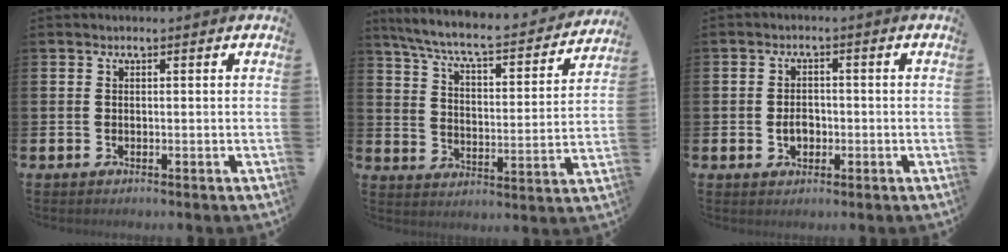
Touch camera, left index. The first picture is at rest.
{"total": 7.1, "force": [6.4, 1.0, 2.9], "torque": [-0.089, -0.047, 0.104]}
{"total": 2.6, "force": [-0.6, 2.0, 1.7], "torque": [-0.012, -0.004, -0.018]}